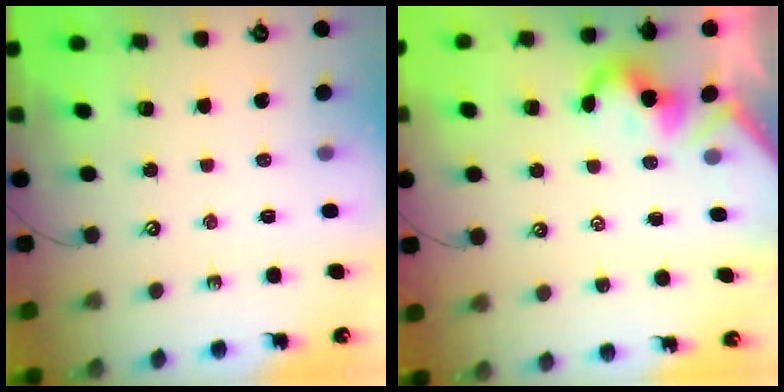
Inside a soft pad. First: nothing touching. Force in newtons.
{"total": 2.0, "press": 2.0, "slide": 0.5}